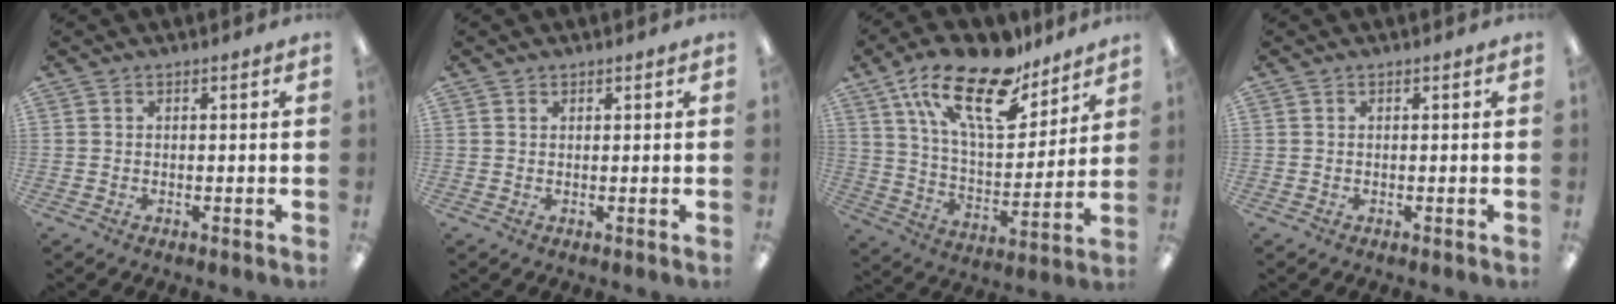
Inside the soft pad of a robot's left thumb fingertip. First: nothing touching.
{"total": 0.6, "force": [0.6, 0.3, -0.1], "torque": [0.001, 0.000, 0.011]}
{"total": 22.5, "force": [14.8, 9.2, 14.2], "torque": [-0.246, -0.077, 0.257]}
{"total": 0.0}